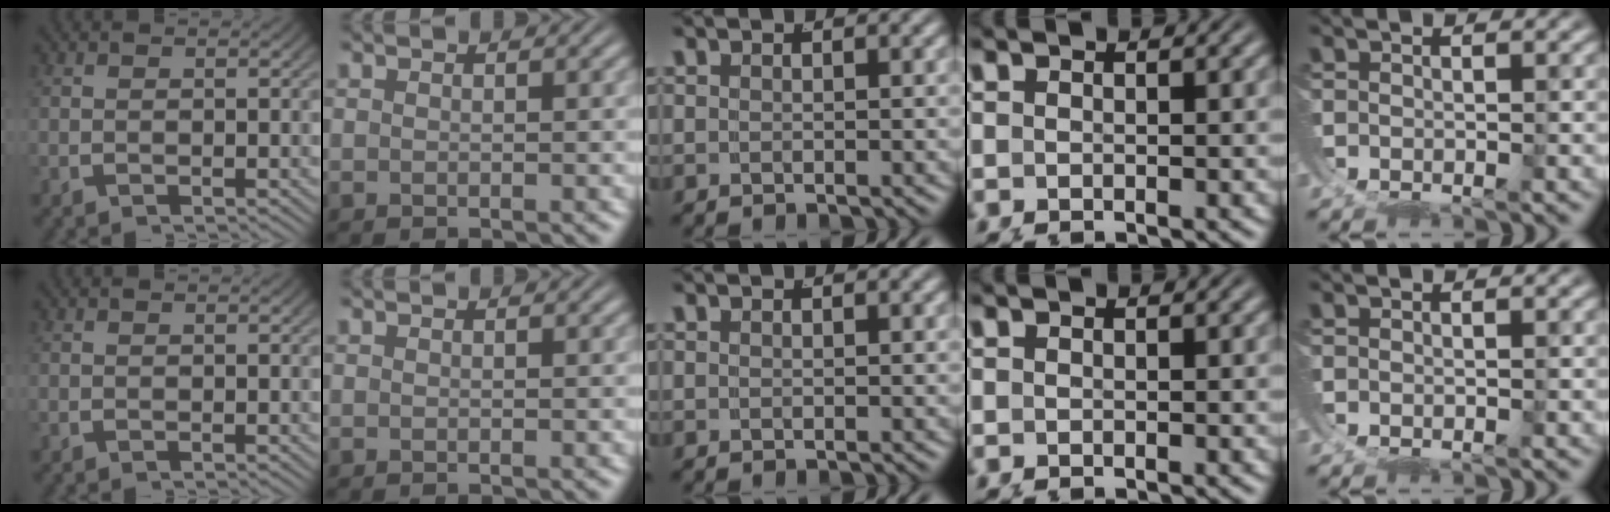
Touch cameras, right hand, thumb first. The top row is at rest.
{}